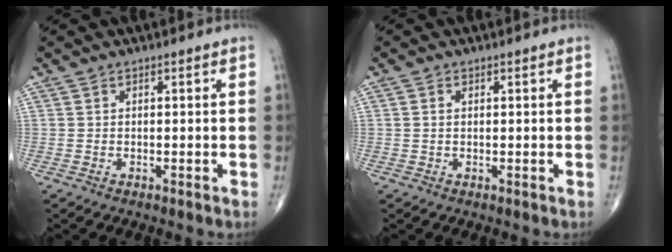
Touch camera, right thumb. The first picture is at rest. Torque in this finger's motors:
{"motor_torque": [0.02, 0.05, -0.12, -0.09, 0.00]}